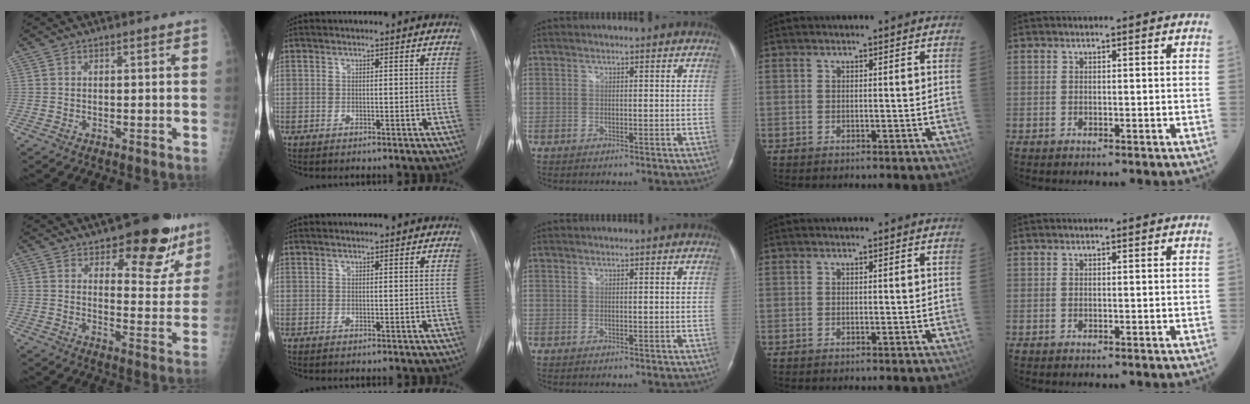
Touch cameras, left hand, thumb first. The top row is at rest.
{"thumb": {"total": 14.4, "force": [9.2, 6.5, 8.9], "torque": [-0.054, -0.054, 0.128]}, "index": {"total": 2.2, "force": [2.2, 0.2, 0.5], "torque": [-0.009, 0.019, 0.027]}}